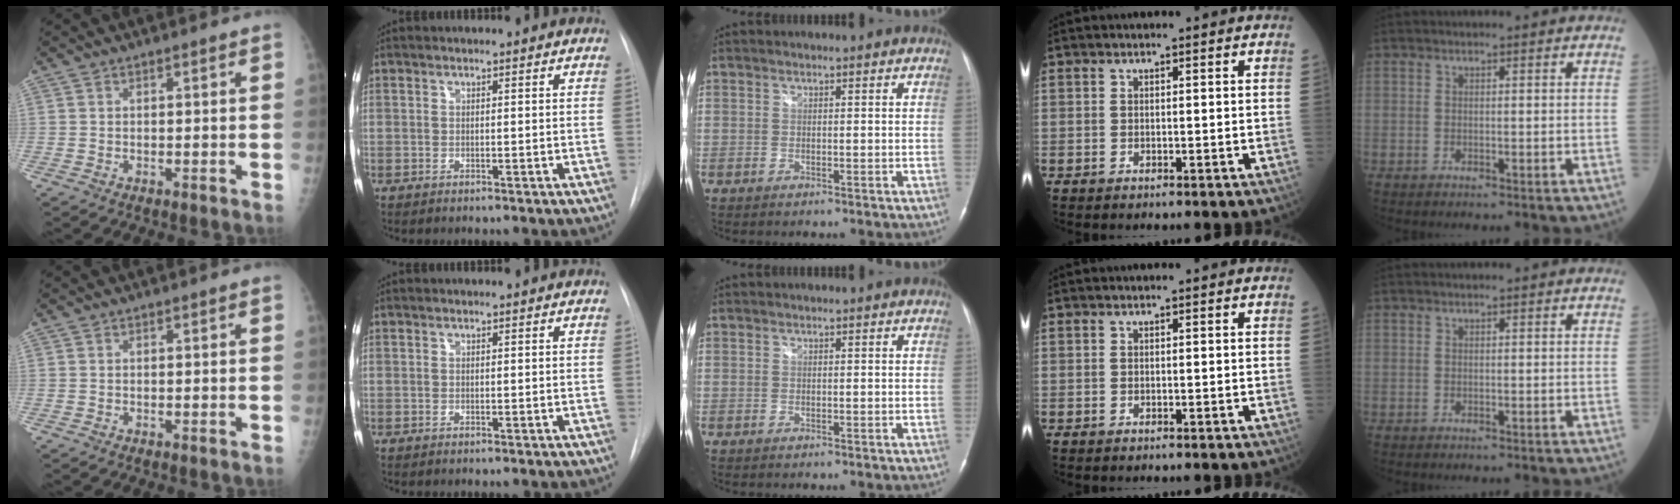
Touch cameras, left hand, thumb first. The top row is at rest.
{}